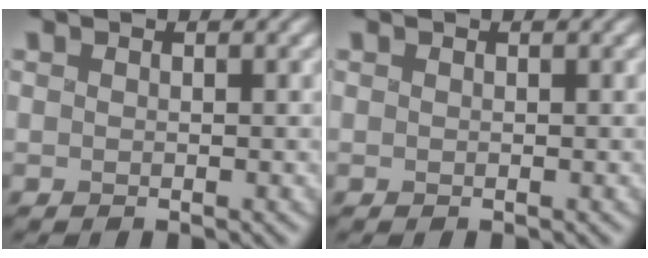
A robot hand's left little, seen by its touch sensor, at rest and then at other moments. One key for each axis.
{"total": 0.0}